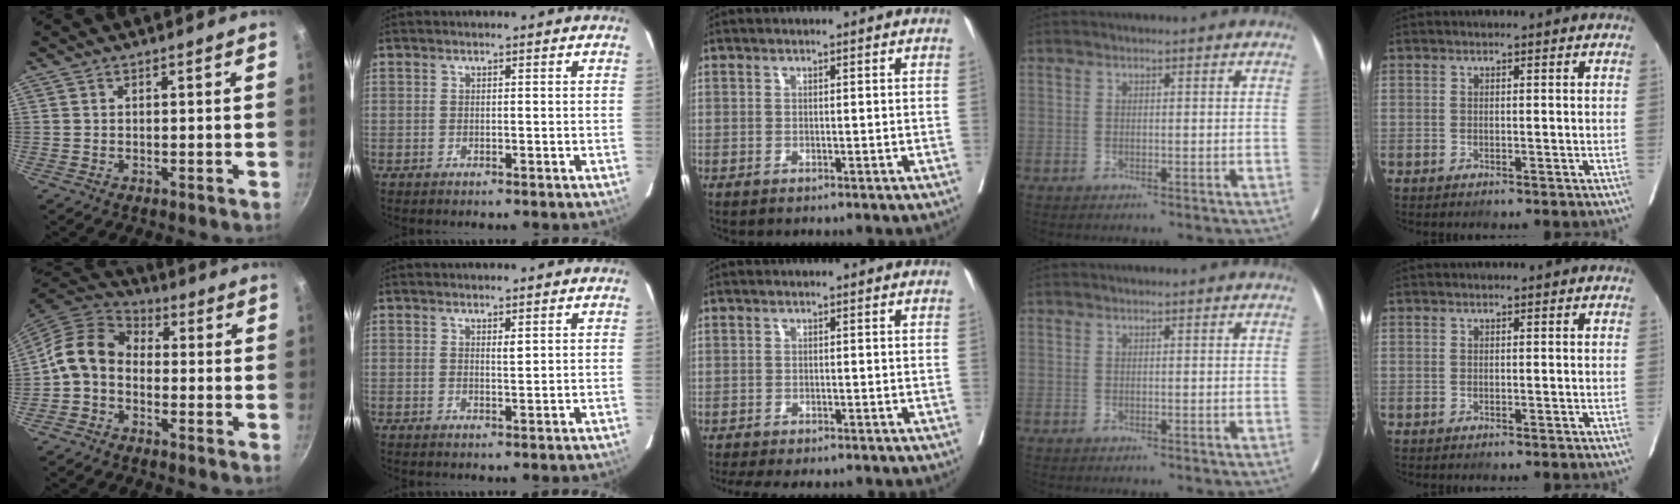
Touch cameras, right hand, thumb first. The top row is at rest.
{"thumb": {"total": 9.7, "force": [-1.7, 7.4, 6.0], "torque": [-0.106, 0.038, -0.051]}, "index": {"total": 1.0, "force": [0.6, 0.2, 0.9], "torque": [-0.019, -0.004, 0.009]}, "middle": {"total": 6.8, "force": [-5.9, 2.2, 2.6], "torque": [-0.027, -0.006, -0.084]}}